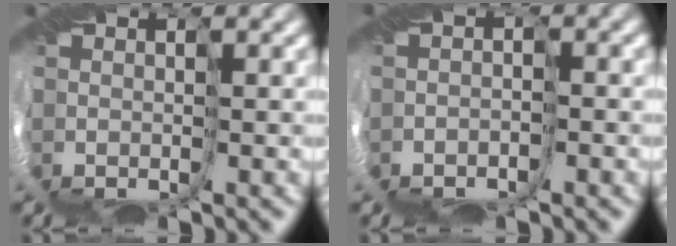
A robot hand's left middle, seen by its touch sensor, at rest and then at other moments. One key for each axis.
{"total": 1.6, "fx": -1.5, "fy": 0.1, "fz": 0.5, "tx": -0.013, "ty": -0.003, "tz": -0.033}